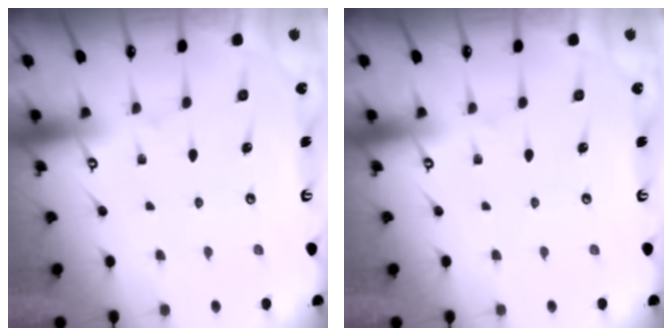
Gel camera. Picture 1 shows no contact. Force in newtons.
{"total": 0.0}